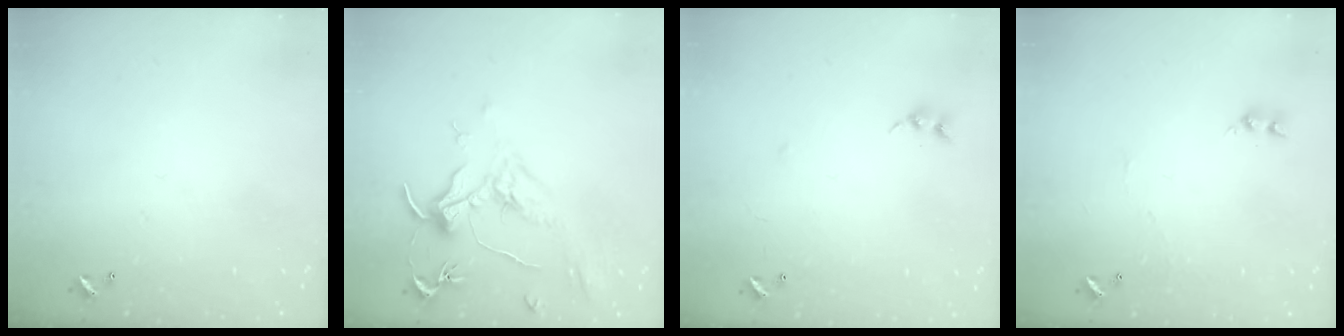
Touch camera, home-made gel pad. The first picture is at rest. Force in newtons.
{"total": 2.0, "press": 1.8, "slide": 0.8}
{"total": 6.7, "press": 6.7, "slide": 0.3}
{"total": 4.2, "press": 4.2, "slide": 0.5}